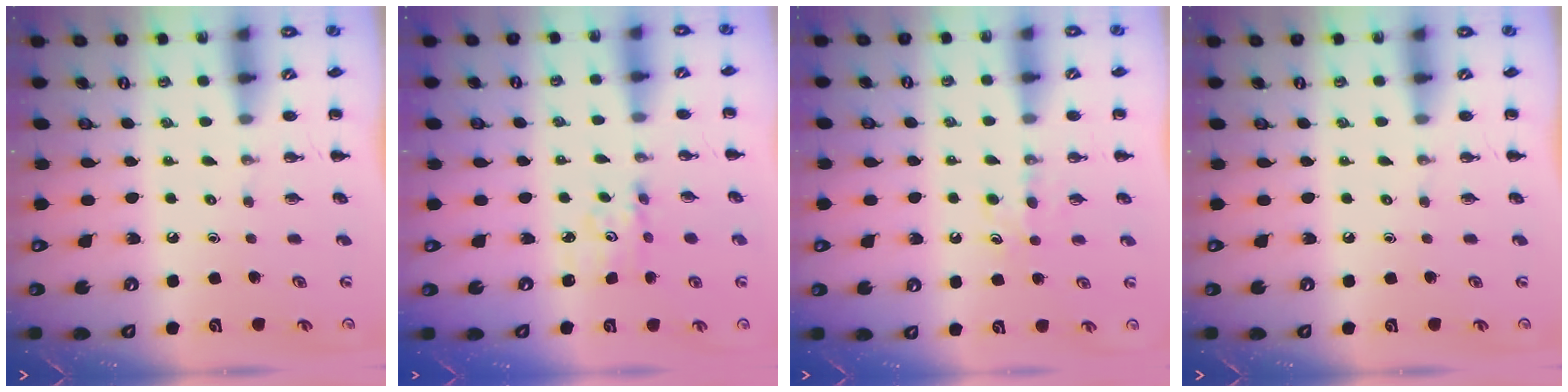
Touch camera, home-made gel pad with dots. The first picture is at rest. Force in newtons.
{"total": 2.7, "press": 2.7, "slide": 0.3}
{"total": 4.8, "press": 4.6, "slide": 1.2}
{"total": 0.0}